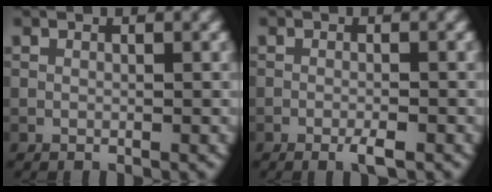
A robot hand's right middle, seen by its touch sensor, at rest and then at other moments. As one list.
[{"total": 1.6, "force": [-1.0, 0.2, 1.2], "torque": [-0.019, -0.001, -0.019]}]